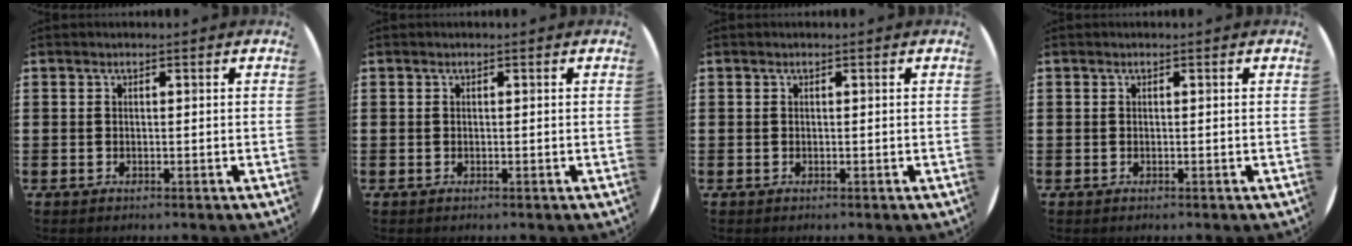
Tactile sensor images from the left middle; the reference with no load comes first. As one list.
[{"total": 0.0}, {"total": 0.0}, {"total": 0.0}]